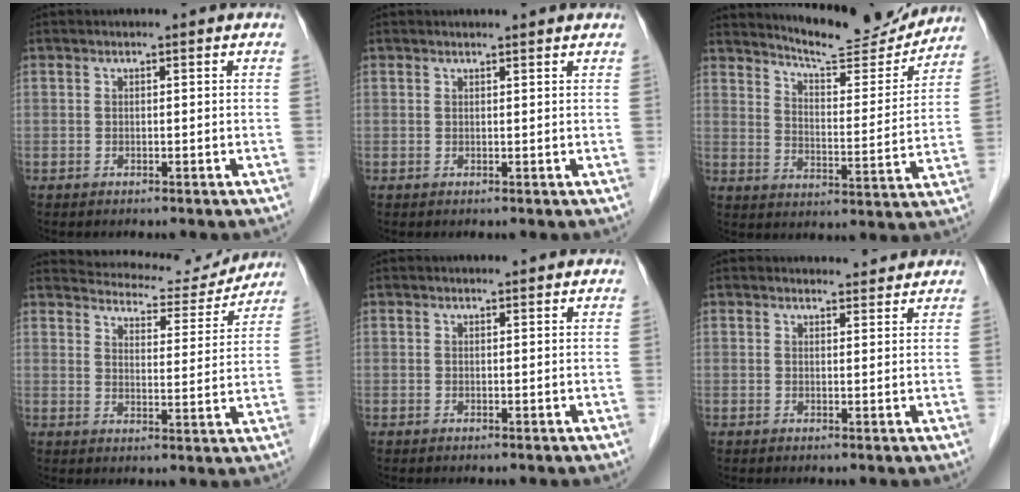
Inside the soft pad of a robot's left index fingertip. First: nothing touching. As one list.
[{"total": 2.7, "force": [2.7, 0.1, 0.6], "torque": [-0.011, 0.011, 0.029]}, {"total": 14.8, "force": [14.2, 1.6, 3.7], "torque": [-0.057, -0.027, 0.196]}, {"total": 13.5, "force": [13.0, 3.2, 2.1], "torque": [-0.019, -0.003, 0.161]}, {"total": 1.3, "force": [1.3, 0.1, 0.2], "torque": [-0.009, 0.006, 0.019]}, {"total": 4.1, "force": [3.9, 1.1, 0.2], "torque": [-0.005, 0.007, 0.044]}]